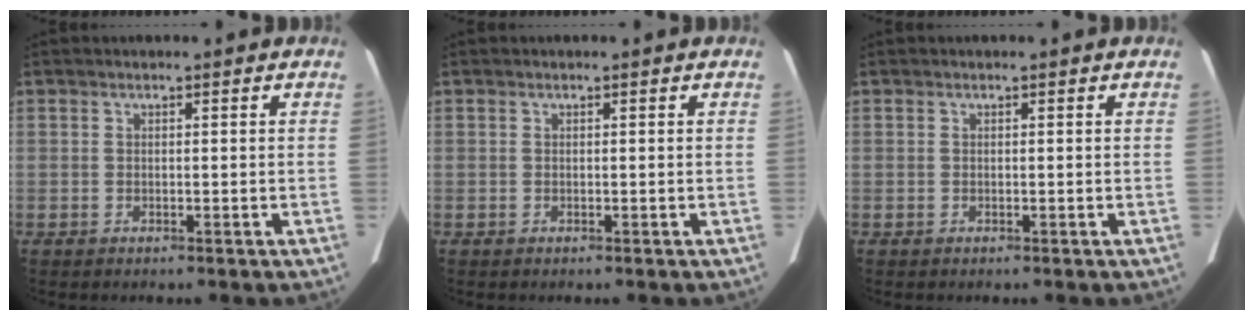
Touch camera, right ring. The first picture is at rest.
{"total": 0.0}
{"total": 0.0}